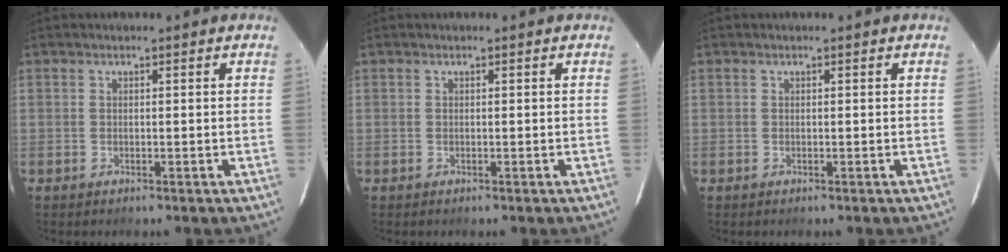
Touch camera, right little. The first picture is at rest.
{"total": 0.0}
{"total": 0.0}